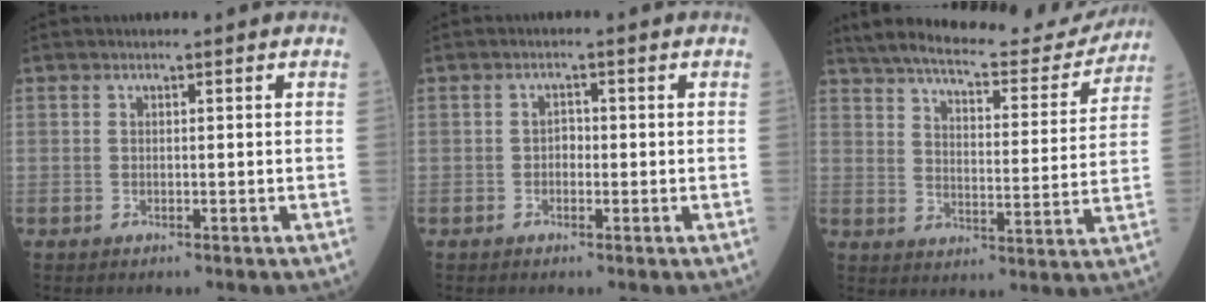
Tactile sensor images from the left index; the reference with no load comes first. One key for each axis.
{"total": 1.4, "fx": -0.3, "fy": 0.9, "fz": 0.9, "tx": -0.011, "ty": 0.005, "tz": -0.008}
{"total": 20.9, "fx": 19.1, "fy": 4.0, "fz": 7.5, "tx": -0.120, "ty": -0.014, "tz": 0.255}